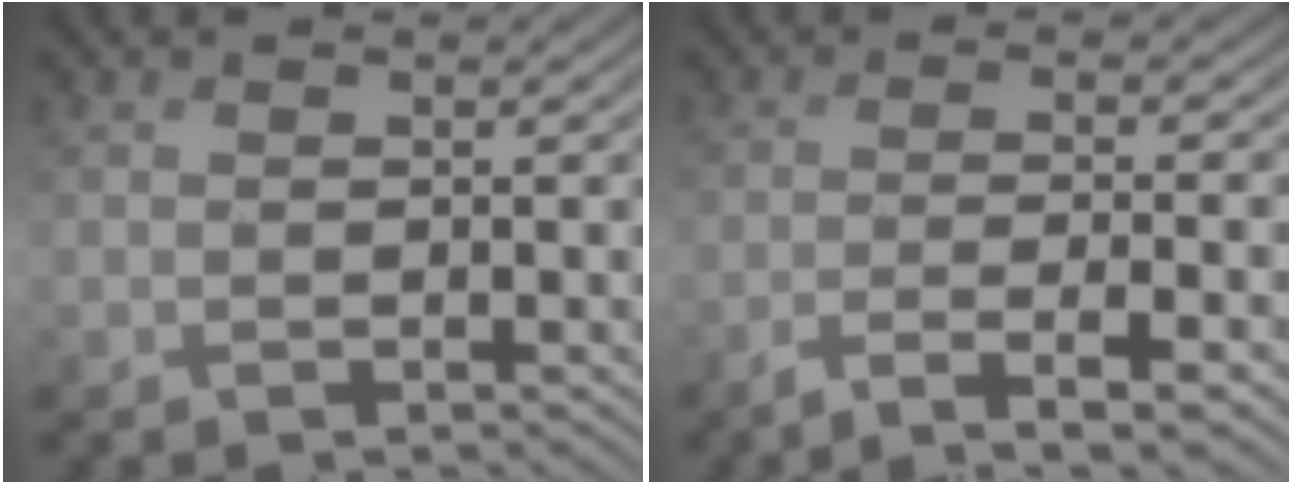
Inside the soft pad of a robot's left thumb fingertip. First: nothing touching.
{"total": 7.9, "force": [-5.0, 1.0, 6.0], "torque": [-0.077, 0.007, -0.090]}